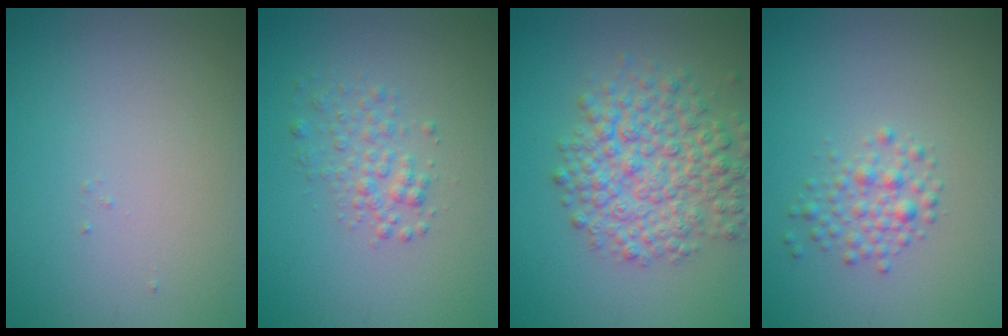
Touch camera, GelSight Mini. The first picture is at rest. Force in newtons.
{"total": 2.1, "press": 2.1, "slide": 0.1}
{"total": 6.2, "press": 6.2, "slide": 0.2}
{"total": 2.0, "press": 2.0, "slide": 0.1}